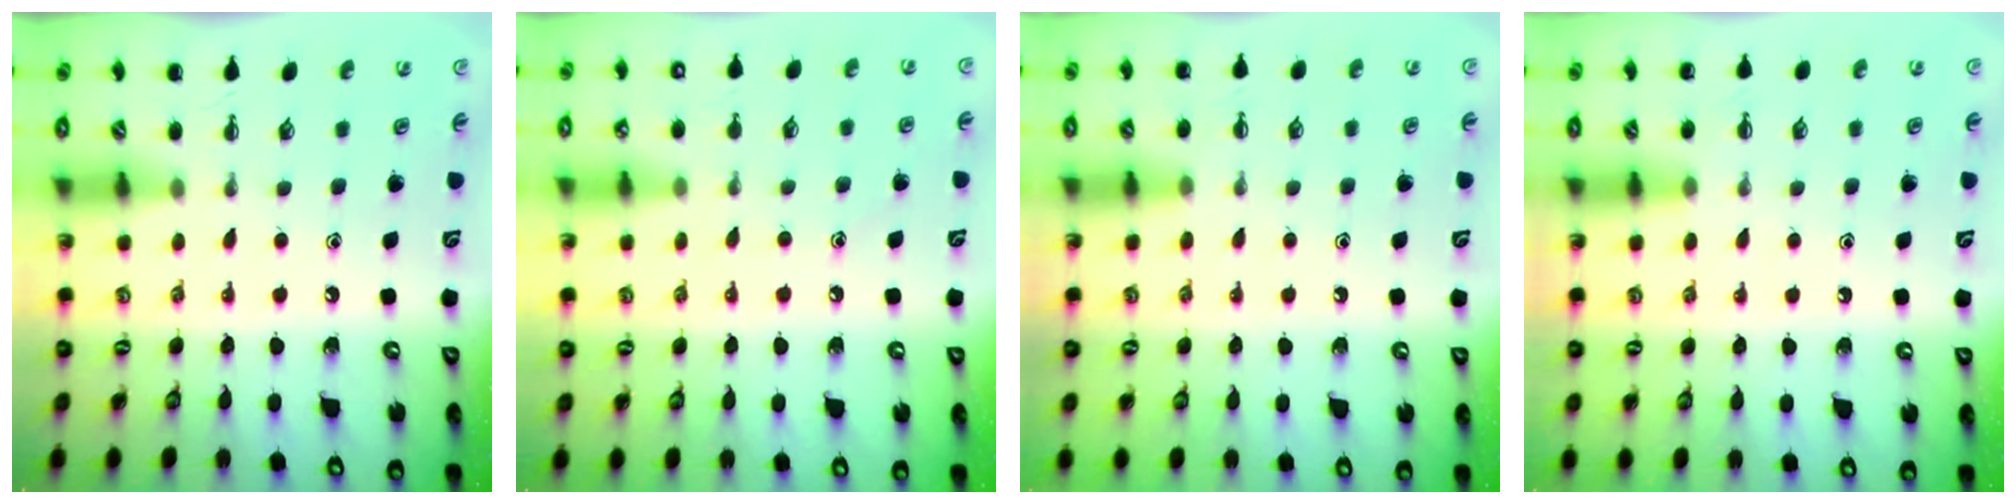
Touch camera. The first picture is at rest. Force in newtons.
{"total": 7.3, "press": 7.1, "slide": 1.8}
{"total": 5.8, "press": 5.5, "slide": 1.7}
{"total": 6.0, "press": 5.6, "slide": 2.2}